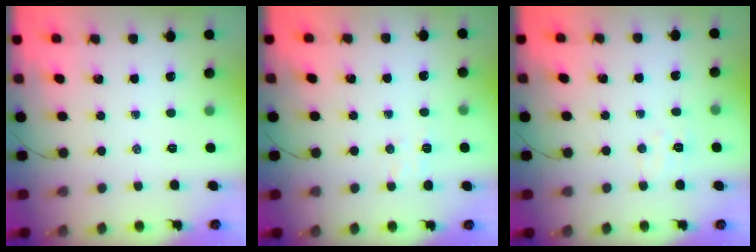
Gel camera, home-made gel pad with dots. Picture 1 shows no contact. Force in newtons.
{"total": 5.4, "press": 5.4, "slide": 0.9}
{"total": 5.0, "press": 4.8, "slide": 1.2}